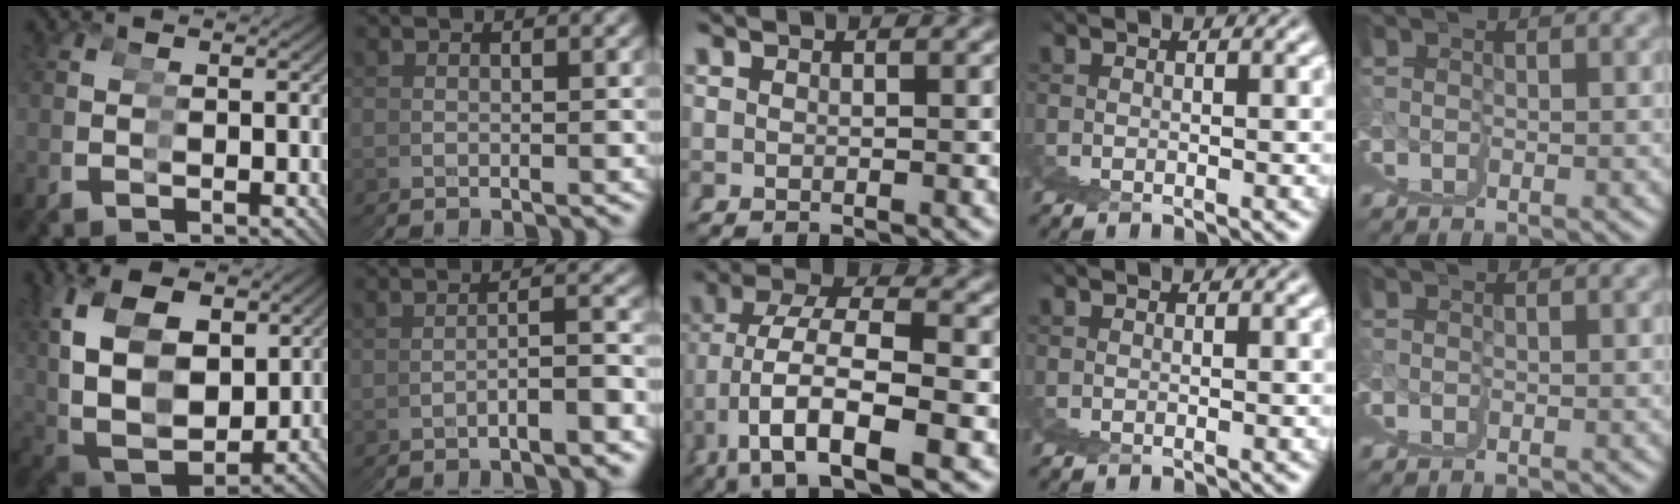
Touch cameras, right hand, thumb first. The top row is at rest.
{"thumb": {"total": 10.3, "force": [1.6, 8.2, 6.0], "torque": [-0.161, -0.037, 0.043]}, "index": {"total": 2.5, "force": [-2.1, -0.7, 1.3], "torque": [-0.012, 0.009, -0.040]}, "middle": {"total": 9.0, "force": [-3.6, 4.6, 6.9], "torque": [-0.145, -0.034, -0.043]}}